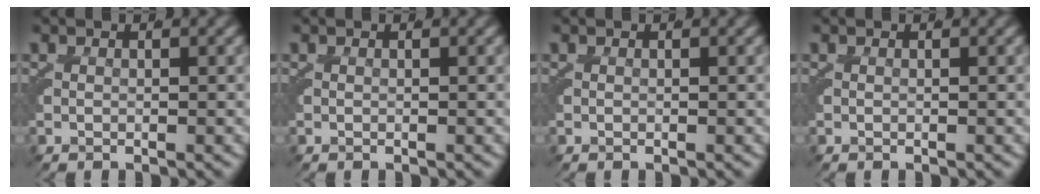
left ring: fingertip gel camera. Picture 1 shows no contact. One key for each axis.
{"total": 0.0}
{"total": 0.0}
{"total": 0.0}